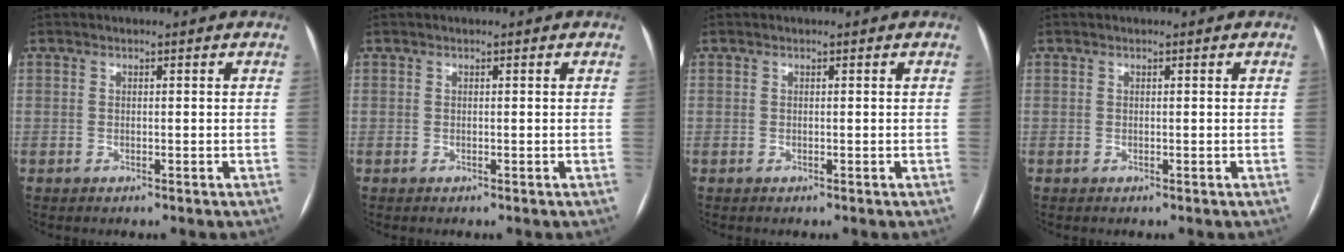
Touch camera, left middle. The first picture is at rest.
{"total": 0.0}
{"total": 0.0}
{"total": 0.0}